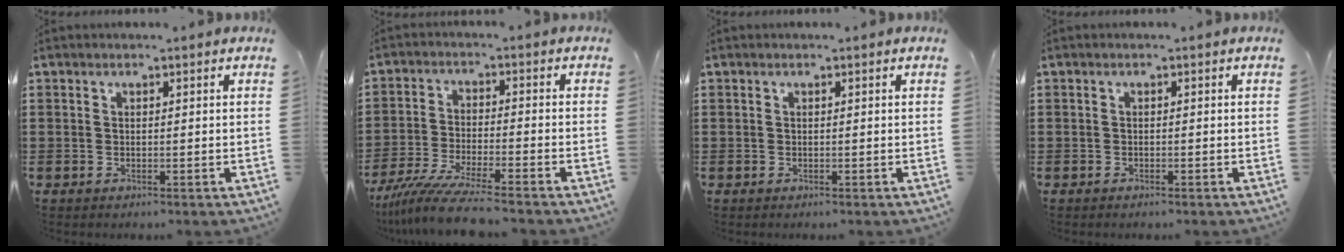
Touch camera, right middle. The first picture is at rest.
{"total": 7.4, "force": [-6.3, -0.4, 3.8], "torque": [-0.083, -0.016, -0.122]}
{"total": 0.0}
{"total": 0.6, "force": [-0.4, -0.3, 0.3], "torque": [-0.005, -0.006, -0.005]}